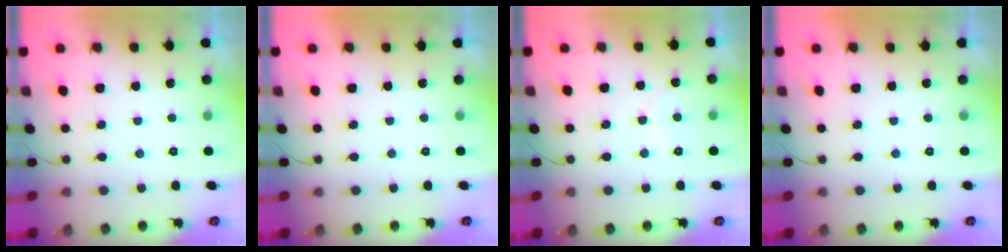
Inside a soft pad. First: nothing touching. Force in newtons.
{"total": 1.7, "press": 1.7, "slide": 0.0}
{"total": 4.4, "press": 4.4, "slide": 0.3}
{"total": 1.7, "press": 1.7, "slide": 0.0}